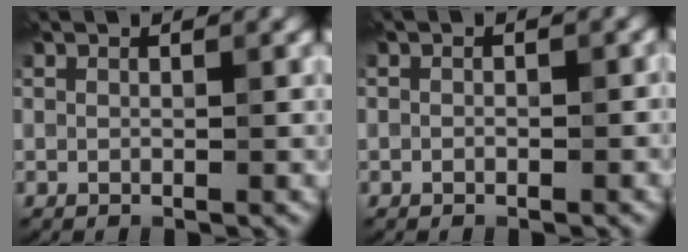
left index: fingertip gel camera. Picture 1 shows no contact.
{"total": 0.6, "force": [-0.3, 0.5, 0.4], "torque": [-0.004, 0.000, -0.004]}